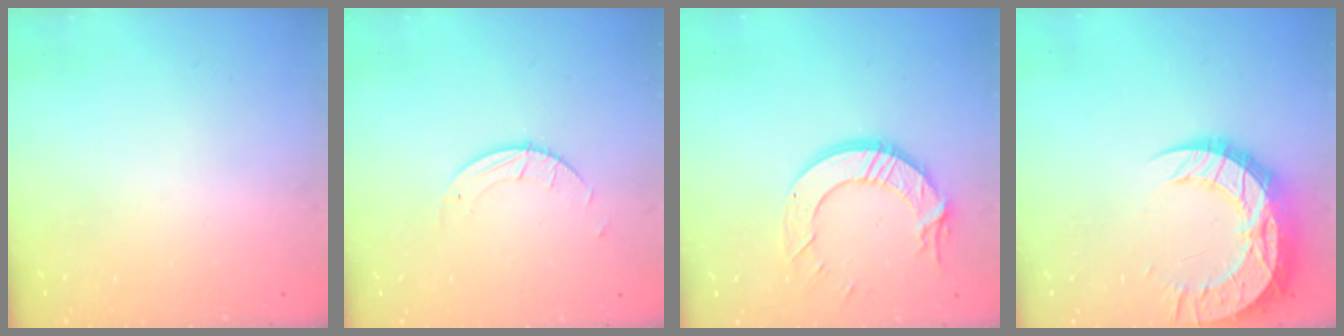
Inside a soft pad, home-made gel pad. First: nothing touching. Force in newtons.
{"total": 1.9, "press": 1.9, "slide": 0.1}
{"total": 12.7, "press": 12.6, "slide": 1.2}
{"total": 17.5, "press": 17.4, "slide": 1.4}